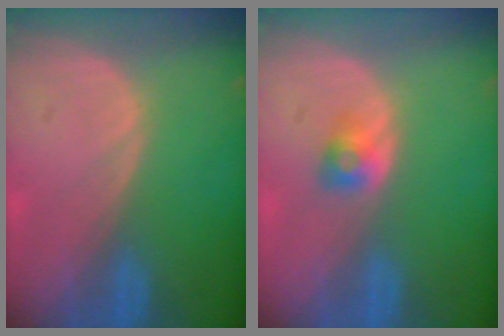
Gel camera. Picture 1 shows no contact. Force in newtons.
{"total": 2.5, "press": 2.3, "slide": 1.1}